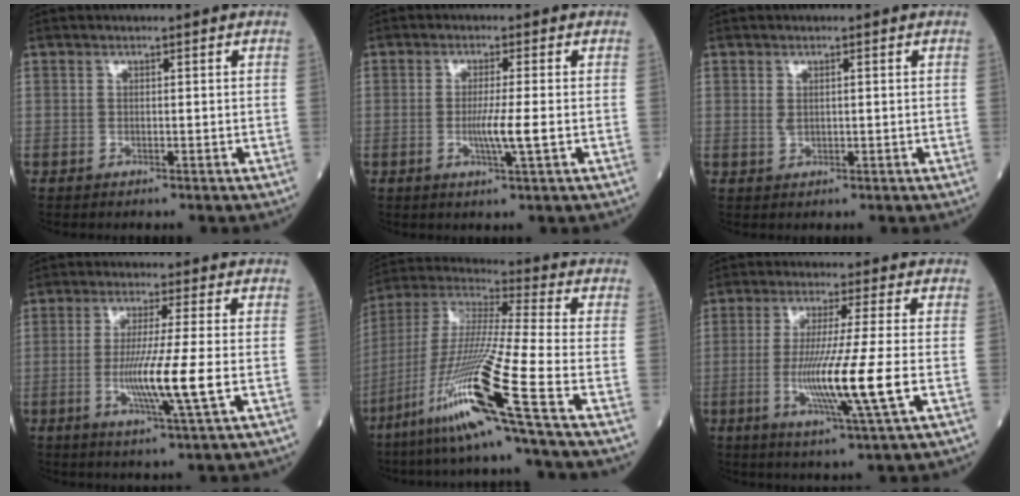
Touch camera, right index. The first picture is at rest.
{"total": 4.3, "force": [-0.8, -0.6, 4.2], "torque": [-0.080, -0.008, -0.016]}
{"total": 1.5, "force": [0.3, 0.6, 1.3], "torque": [-0.028, 0.003, 0.010]}
{"total": 8.9, "force": [-1.7, -1.1, 8.7], "torque": [-0.167, -0.023, -0.031]}
{"total": 19.3, "force": [-9.4, -1.7, 16.8], "torque": [-0.364, -0.043, -0.188]}
{"total": 11.4, "force": [-2.3, -1.4, 11.1], "torque": [-0.217, -0.028, -0.045]}